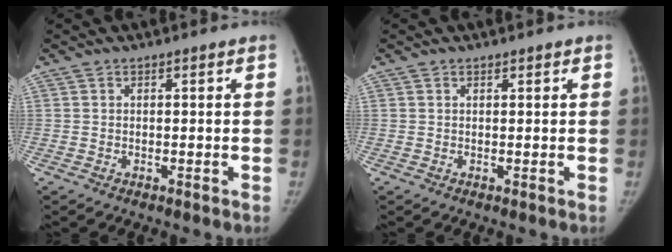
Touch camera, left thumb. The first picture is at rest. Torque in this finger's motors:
{"motor_torque": [-0.47, -0.31, -0.28, 0.12, 0.00]}